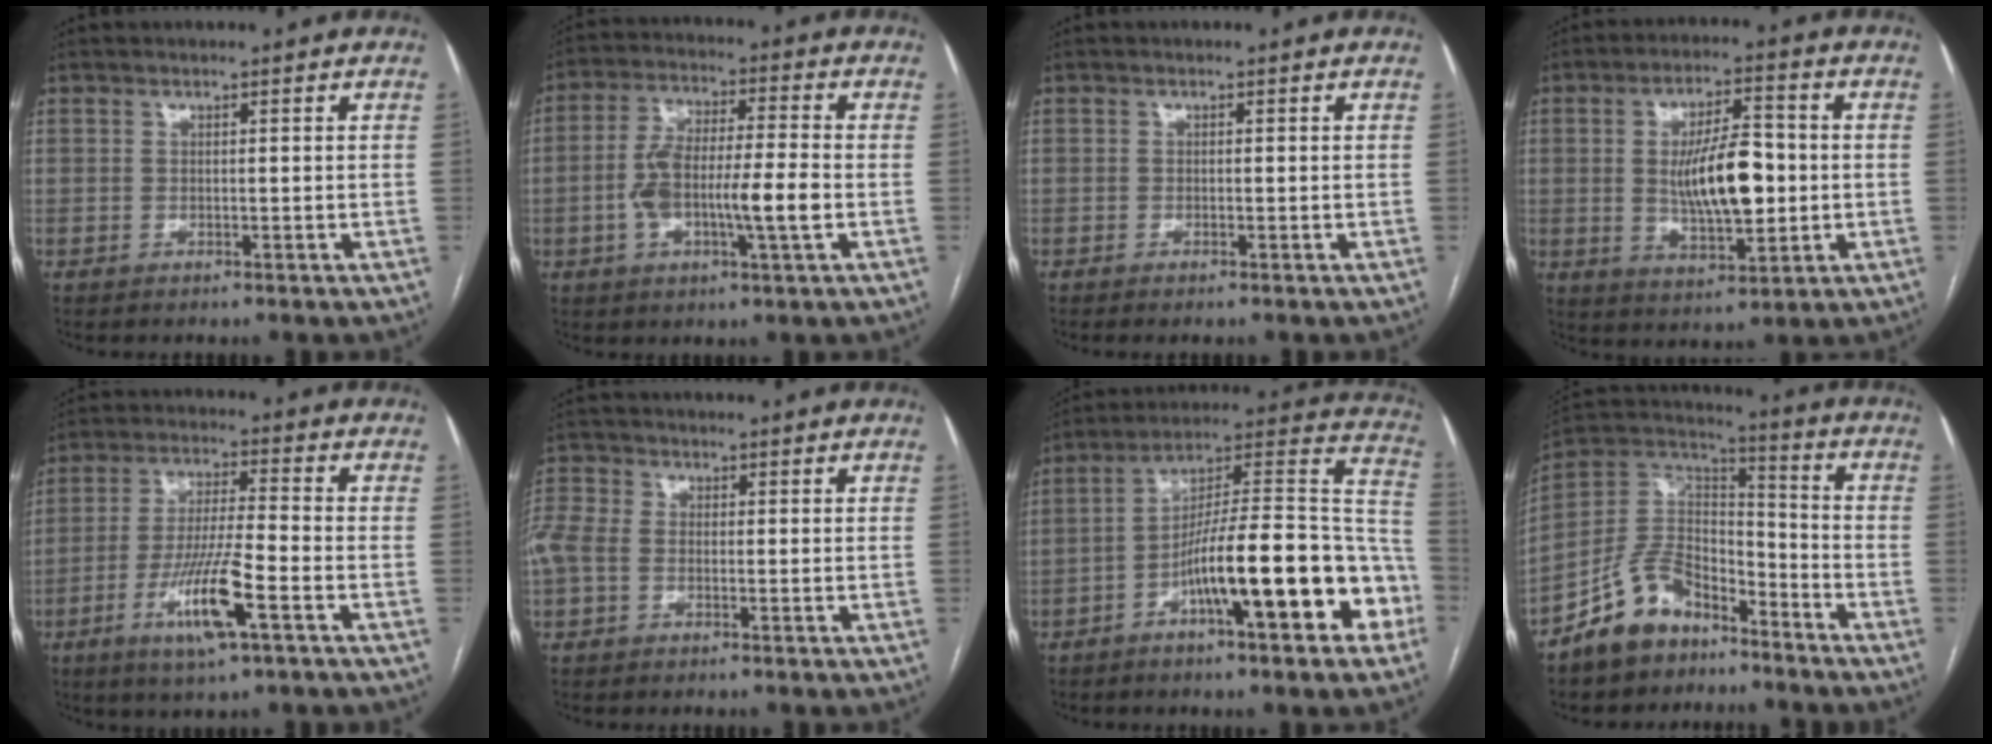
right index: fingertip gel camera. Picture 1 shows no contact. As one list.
[{"total": 11.2, "force": [-2.4, 2.0, 10.8], "torque": [-0.207, 0.013, -0.042]}, {"total": 0.7, "force": [-0.5, 0.0, 0.5], "torque": [-0.011, -0.002, -0.008]}, {"total": 11.5, "force": [-0.1, 3.8, 10.9], "torque": [-0.193, 0.005, 0.002]}, {"total": 11.2, "force": [-4.7, 0.8, 10.1], "torque": [-0.194, -0.013, -0.086]}, {"total": 7.6, "force": [-0.8, 5.9, 4.8], "torque": [-0.147, 0.022, -0.016]}, {"total": 20.7, "force": [-7.9, 3.4, 18.9], "torque": [-0.238, 0.033, -0.117]}, {"total": 11.8, "force": [-8.4, 6.5, 5.0], "torque": [-0.109, 0.036, -0.161]}]